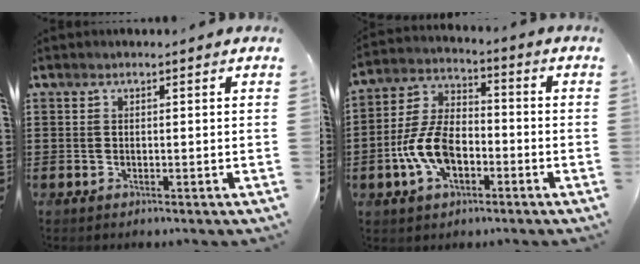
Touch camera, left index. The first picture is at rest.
{"total": 9.5, "force": [-3.3, 5.4, 7.0], "torque": [-0.173, 0.004, -0.068]}